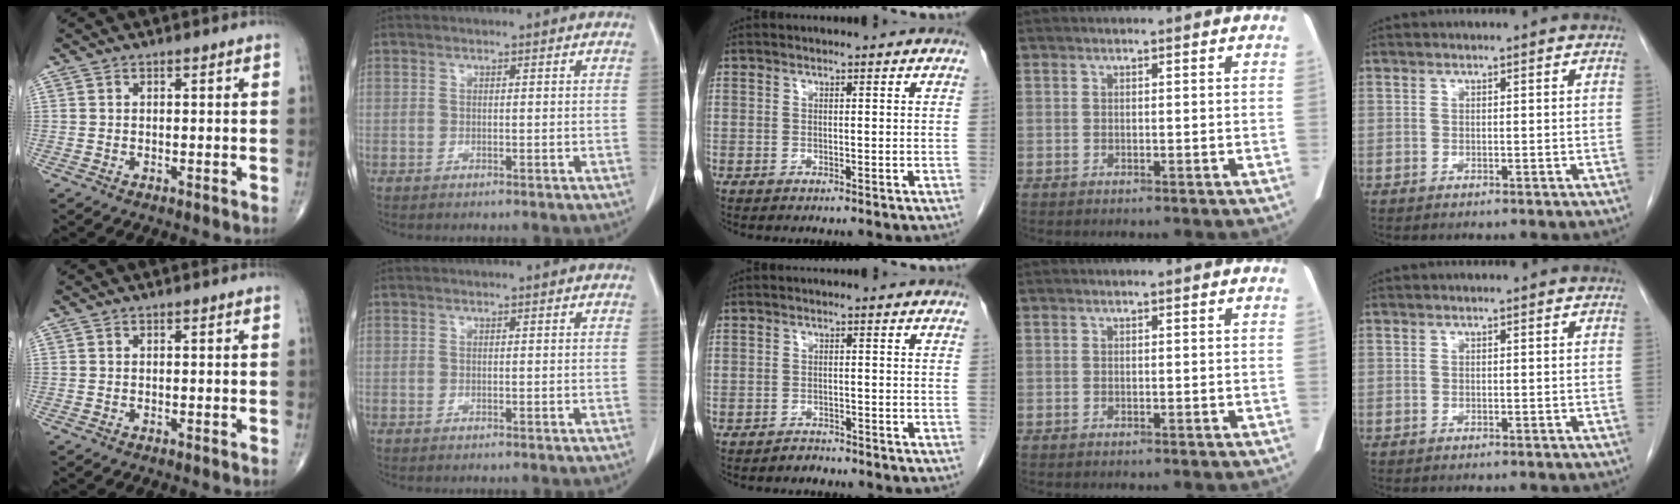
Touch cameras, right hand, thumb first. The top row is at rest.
{"middle": {"total": 1.3, "force": [-1.2, 0.4, -0.2], "torque": [0.000, -0.002, -0.021]}}